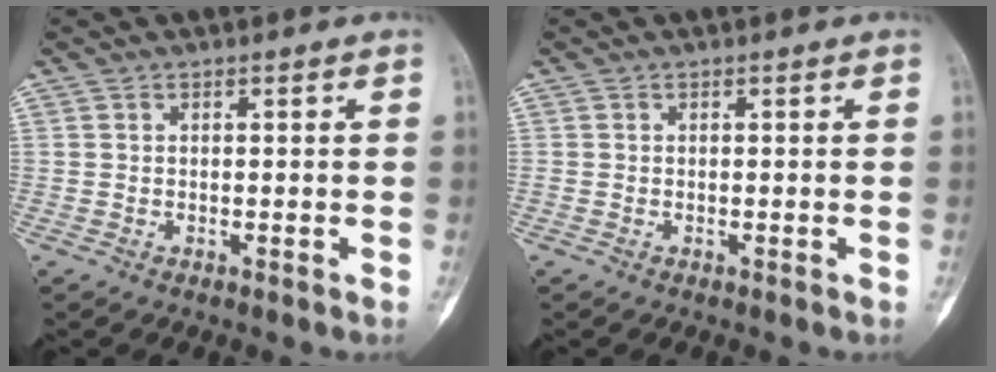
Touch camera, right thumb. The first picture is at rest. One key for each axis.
{"total": 0.0}